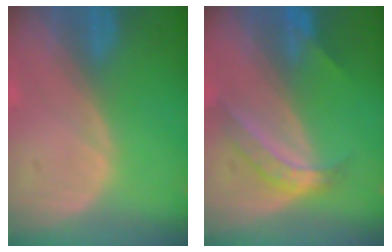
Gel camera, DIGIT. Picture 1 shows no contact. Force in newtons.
{"total": 5.7, "press": 4.8, "slide": 3.1}